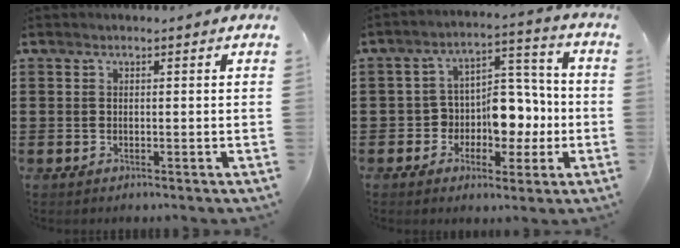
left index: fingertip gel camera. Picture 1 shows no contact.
{"total": 8.1, "force": [-1.6, 6.6, 4.4], "torque": [-0.074, 0.013, -0.027]}